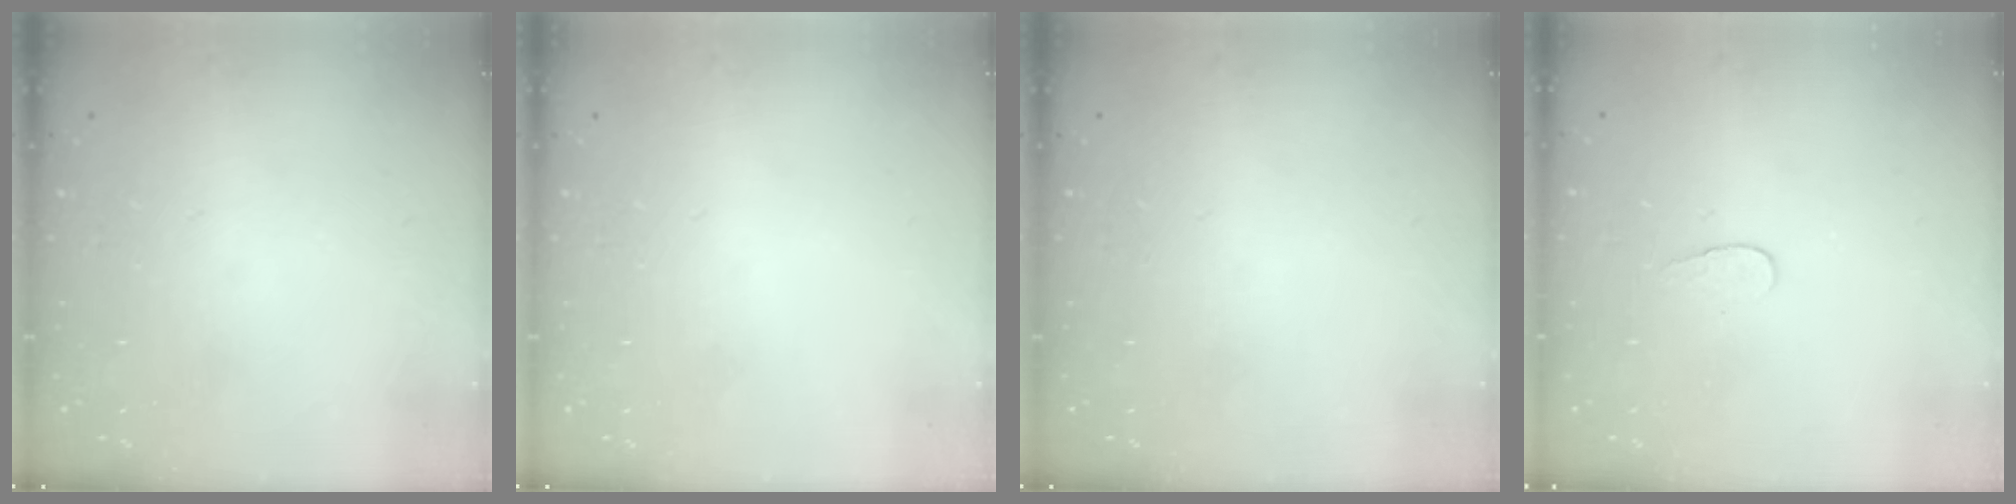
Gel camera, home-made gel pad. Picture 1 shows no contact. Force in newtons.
{"total": 0.0}
{"total": 0.0}
{"total": 4.1, "press": 4.1, "slide": 0.3}